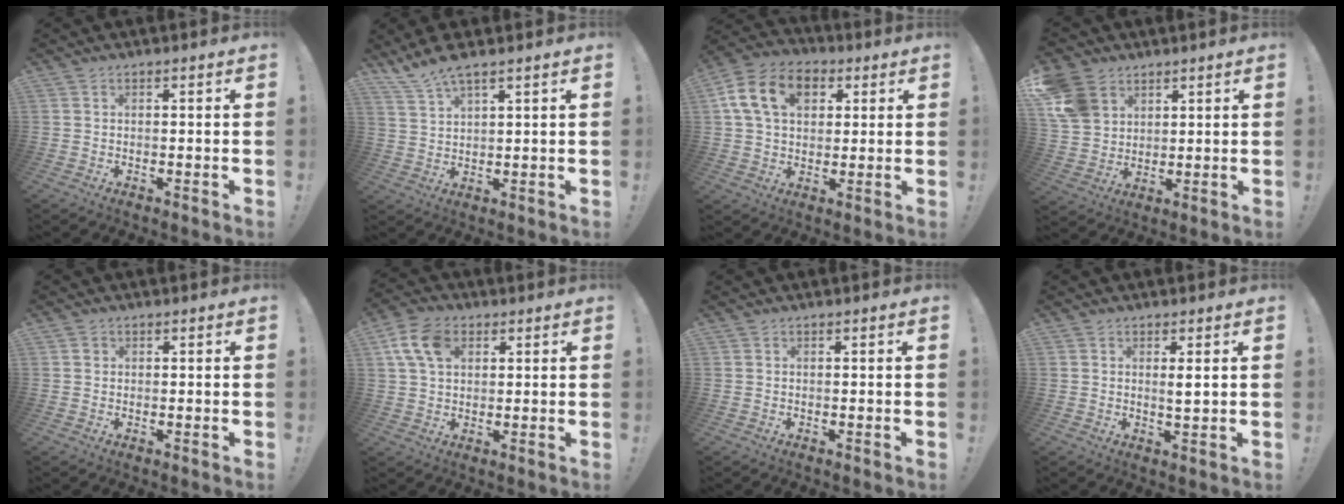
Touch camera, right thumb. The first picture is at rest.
{"total": 6.5, "force": [5.4, 1.0, 3.4], "torque": [-0.074, -0.027, 0.102]}
{"total": 14.9, "force": [5.0, 10.6, 9.2], "torque": [-0.152, -0.004, 0.095]}
{"total": 10.8, "force": [5.8, 8.1, 4.1], "torque": [-0.078, -0.027, 0.119]}
{"total": 1.0, "force": [0.3, 0.9, 0.2], "torque": [0.000, 0.002, 0.005]}
{"total": 10.8, "force": [3.8, 7.2, 7.0], "torque": [-0.141, 0.007, 0.074]}
{"total": 0.0}
{"total": 2.5, "force": [0.8, 0.2, 2.3], "torque": [-0.024, -0.014, 0.009]}